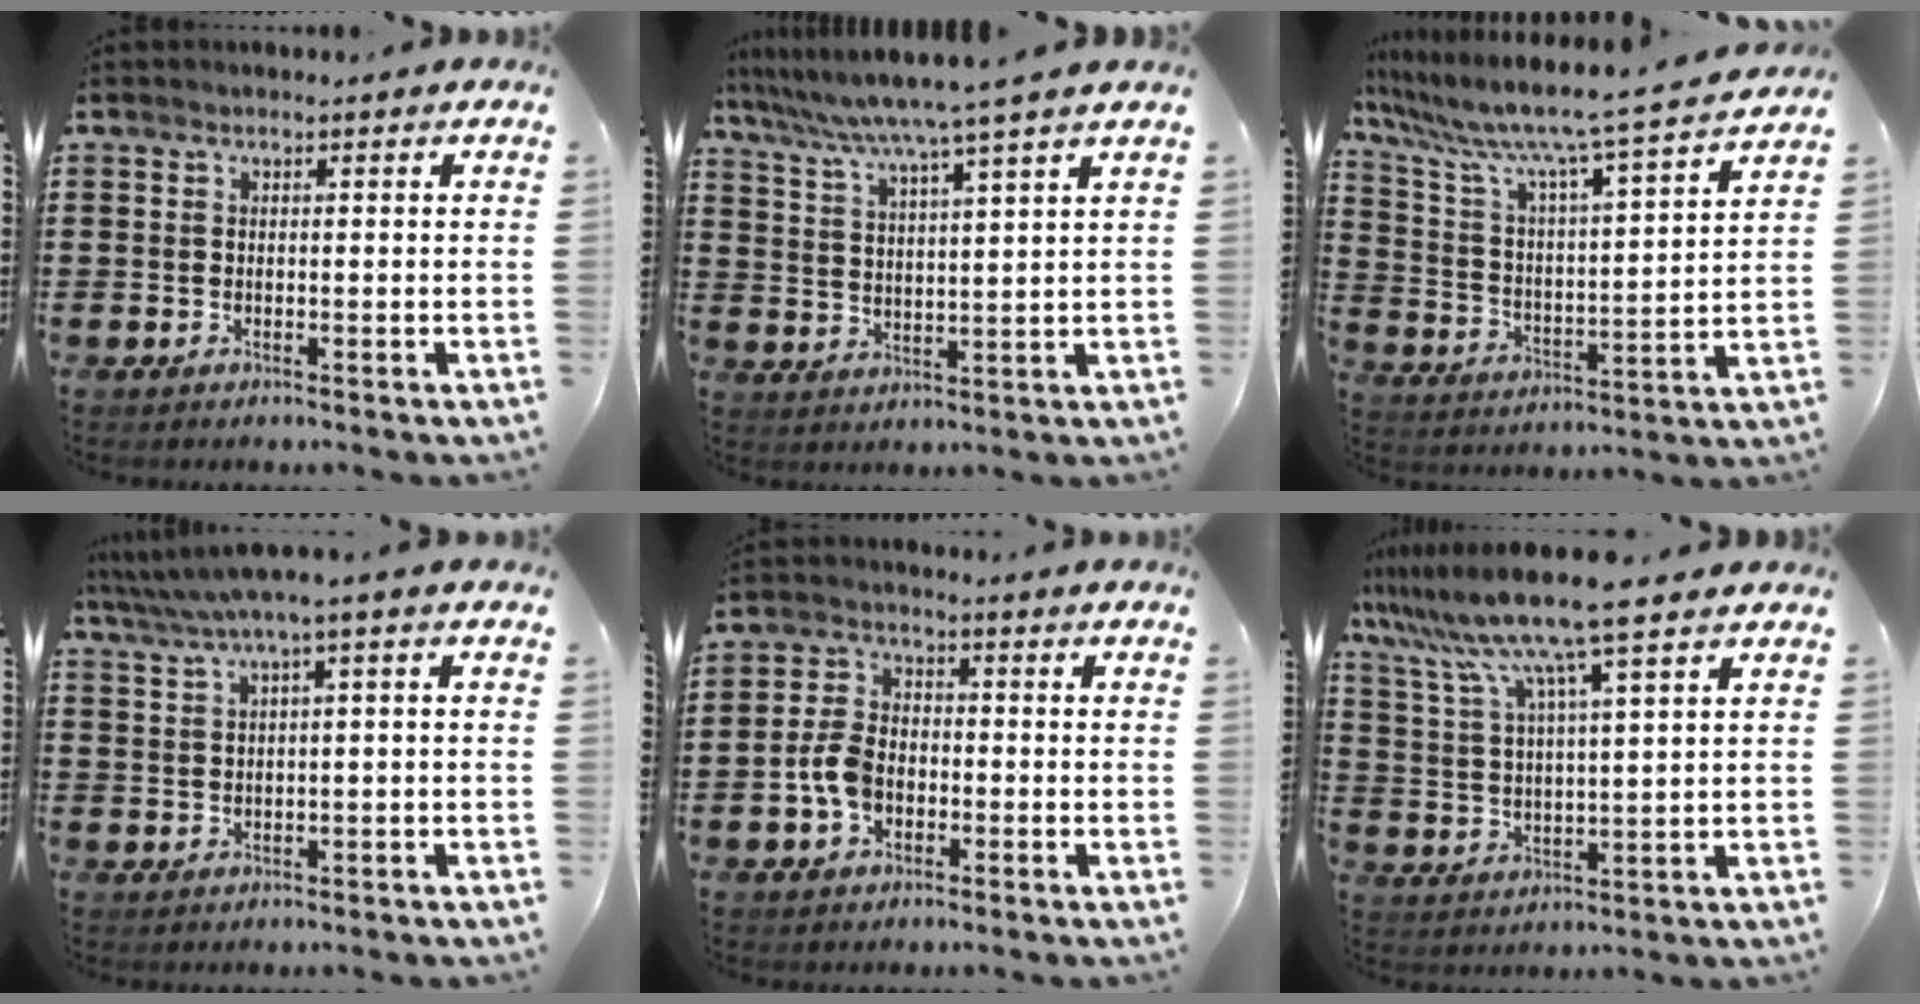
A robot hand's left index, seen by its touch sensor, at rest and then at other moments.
{"total": 6.1, "force": [5.3, -1.4, 2.8], "torque": [-0.076, -0.037, 0.085]}
{"total": 8.5, "force": [7.2, -0.3, 4.4], "torque": [-0.119, -0.060, 0.111]}
{"total": 3.3, "force": [0.8, -0.2, 3.2], "torque": [-0.061, -0.009, 0.011]}
{"total": 5.7, "force": [-1.7, 3.7, 4.0], "torque": [-0.099, 0.004, -0.037]}
{"total": 11.5, "force": [8.8, 0.1, 7.3], "torque": [-0.171, -0.033, 0.148]}